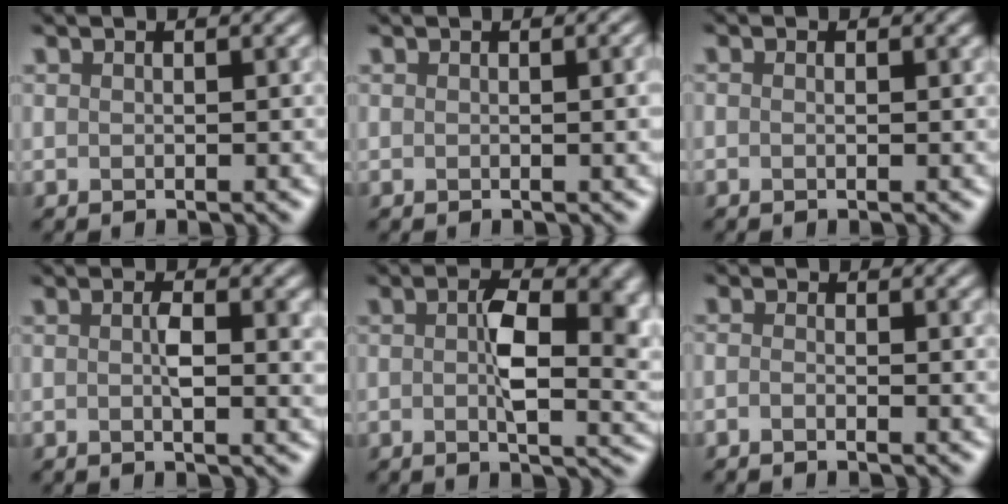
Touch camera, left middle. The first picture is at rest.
{"total": 3.8, "force": [0.5, 1.9, 3.2], "torque": [-0.004, 0.031, -0.010]}
{"total": 0.7, "force": [0.0, 0.4, 0.6], "torque": [0.004, 0.006, -0.004]}
{"total": 1.1, "force": [-0.4, -0.9, 0.3], "torque": [-0.032, -0.004, 0.015]}
{"total": 5.1, "force": [0.0, 1.1, 4.9], "torque": [-0.099, 0.005, 0.017]}
{"total": 2.1, "force": [-1.7, -0.9, -0.8], "torque": [-0.012, -0.004, -0.009]}